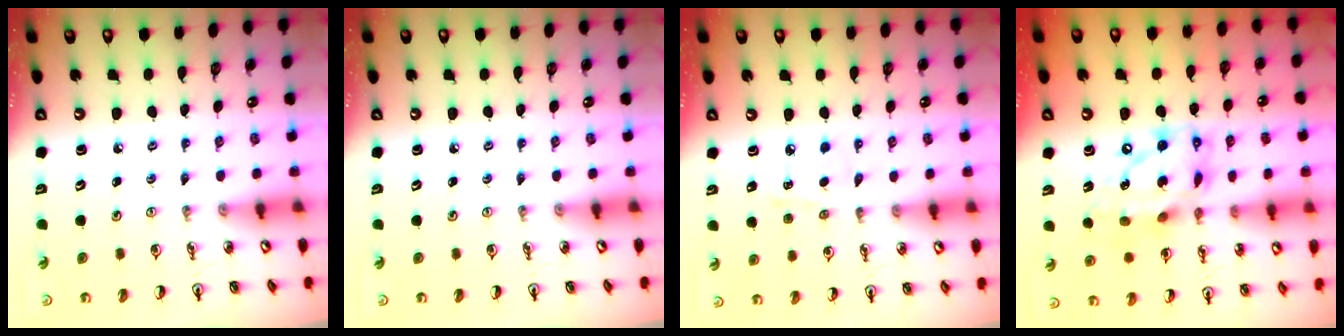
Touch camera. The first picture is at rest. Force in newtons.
{"total": 0.0}
{"total": 5.8, "press": 5.8, "slide": 0.6}
{"total": 17.0, "press": 17.0, "slide": 1.2}